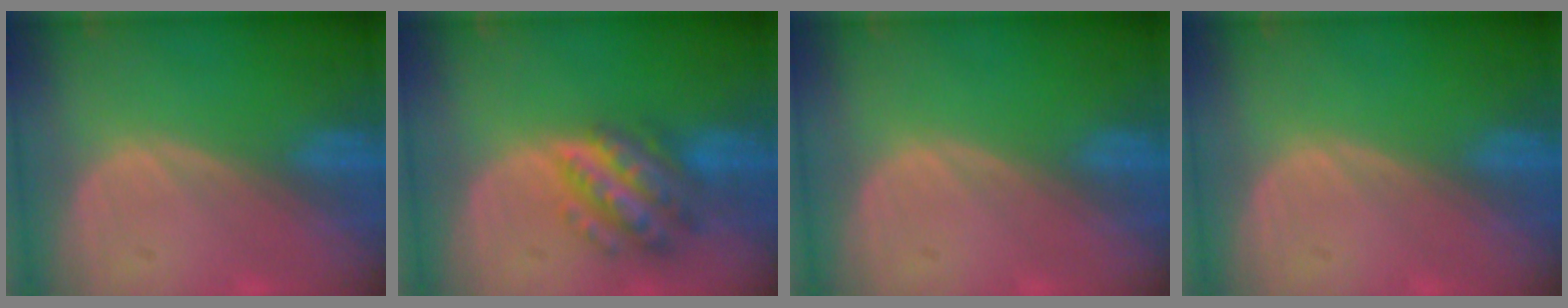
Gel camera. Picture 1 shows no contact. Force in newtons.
{"total": 7.4, "press": 7.3, "slide": 0.5}
{"total": 0.0}
{"total": 0.0}